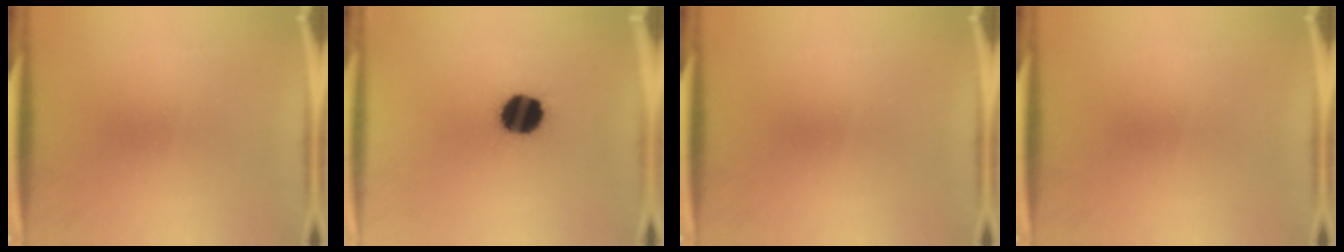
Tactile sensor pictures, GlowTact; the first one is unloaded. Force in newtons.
{"total": 13.3}
{"total": 0.0}
{"total": 0.0}